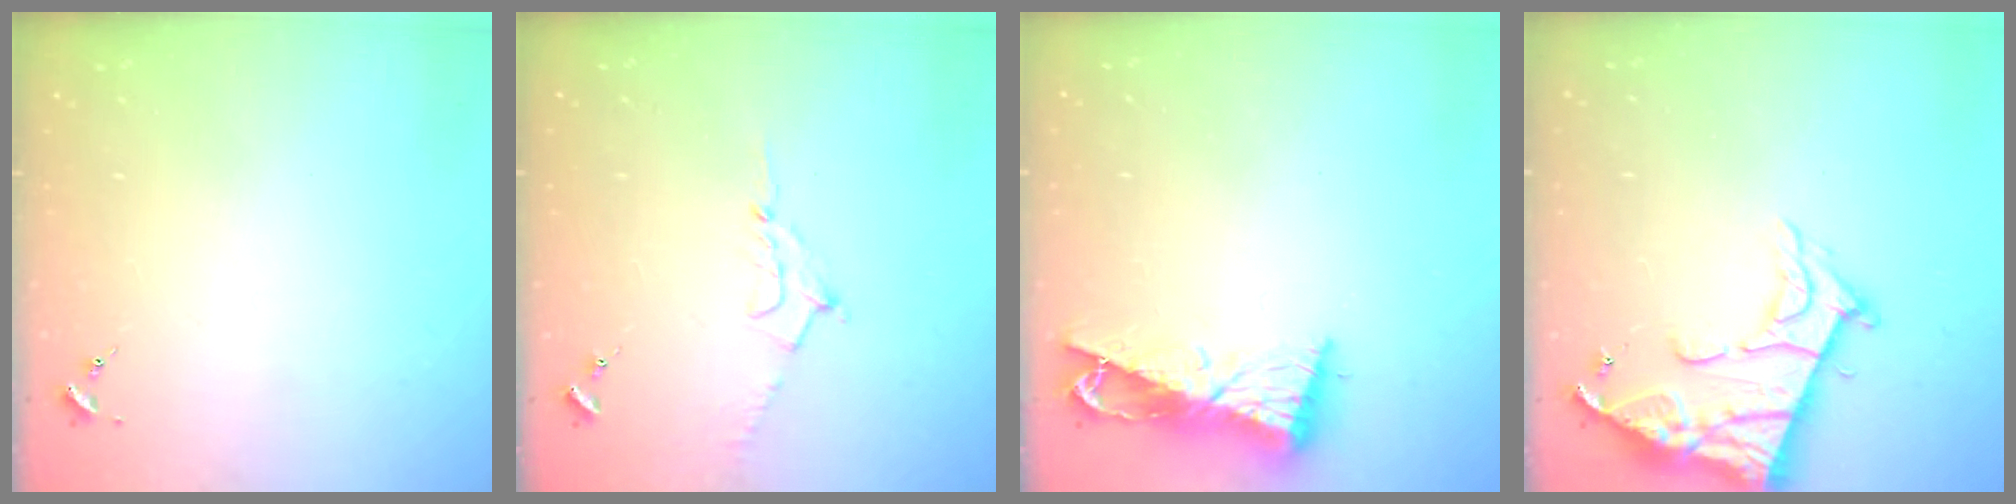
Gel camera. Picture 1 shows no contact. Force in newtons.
{"total": 7.9, "press": 7.9, "slide": 1.0}
{"total": 9.5, "press": 9.4, "slide": 0.8}
{"total": 14.9, "press": 14.8, "slide": 1.4}